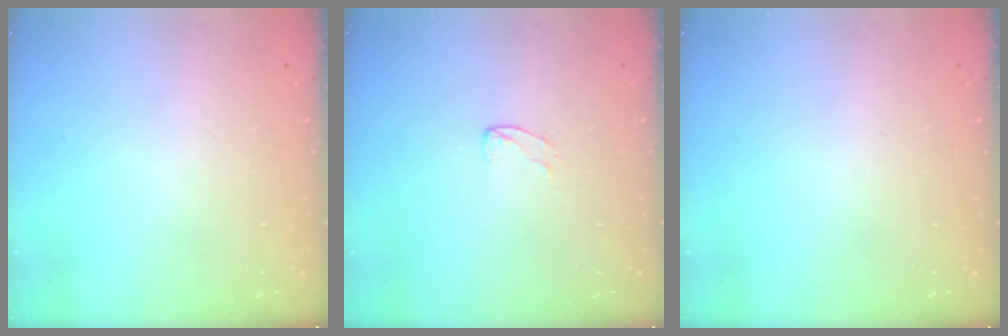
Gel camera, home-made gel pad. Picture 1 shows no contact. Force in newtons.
{"total": 4.2, "press": 4.2, "slide": 0.4}
{"total": 0.0}